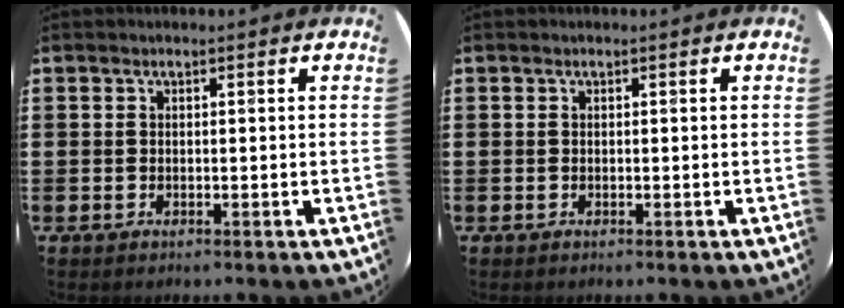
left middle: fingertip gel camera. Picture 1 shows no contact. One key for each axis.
{"total": 0.0}